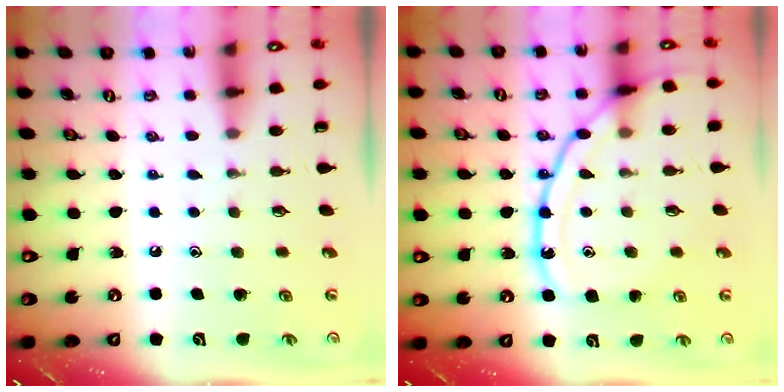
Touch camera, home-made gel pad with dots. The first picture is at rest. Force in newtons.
{"total": 15.1, "press": 15.0, "slide": 1.4}